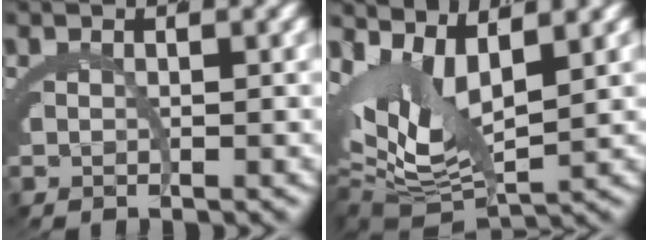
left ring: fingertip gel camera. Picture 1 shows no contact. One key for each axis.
{"total": 7.2, "fx": -0.8, "fy": 4.2, "fz": 5.8, "tx": -0.101, "ty": -0.027, "tz": -0.004}